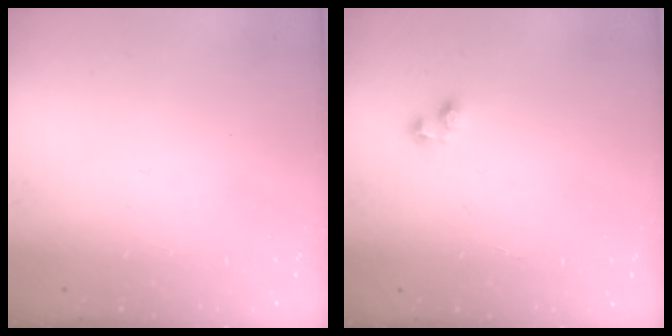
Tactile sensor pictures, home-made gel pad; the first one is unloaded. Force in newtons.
{"total": 3.0, "press": 2.7, "slide": 1.3}